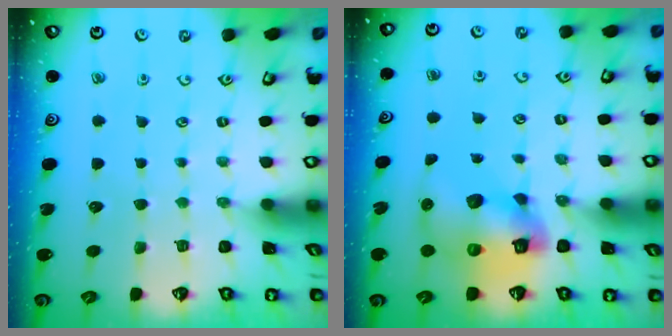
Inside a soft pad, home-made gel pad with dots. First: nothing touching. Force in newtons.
{"total": 13.1, "press": 13.0, "slide": 2.0}